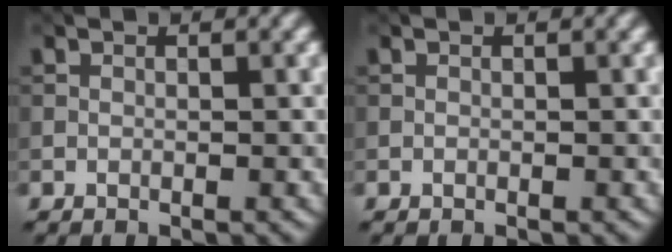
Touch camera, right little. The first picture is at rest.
{"total": 0.0}